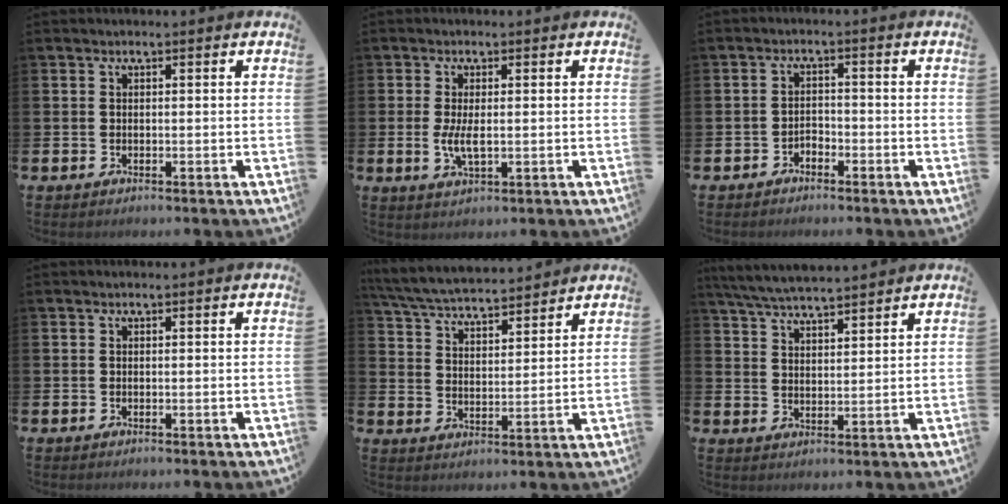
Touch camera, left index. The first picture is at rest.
{"total": 3.2, "force": [0.1, 1.3, 3.0], "torque": [-0.049, 0.000, -0.001]}
{"total": 1.8, "force": [-1.7, 0.6, 0.0], "torque": [-0.006, 0.003, -0.038]}
{"total": 0.0}
{"total": 5.8, "force": [5.7, 0.6, 0.9], "torque": [-0.041, -0.039, 0.100]}
{"total": 5.5, "force": [5.4, 0.2, 1.1], "torque": [-0.040, -0.024, 0.098]}